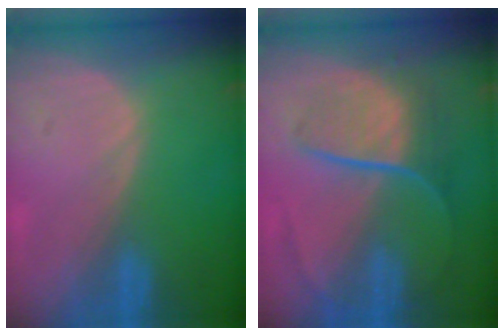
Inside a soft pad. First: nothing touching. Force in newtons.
{"total": 9.1, "press": 7.5, "slide": 5.2}